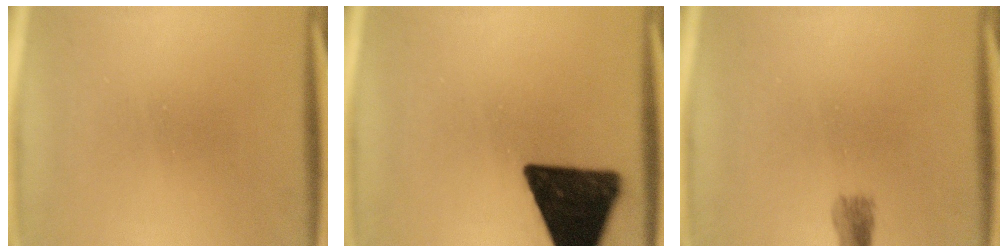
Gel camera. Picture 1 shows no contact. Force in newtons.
{"total": 17.4}
{"total": 1.8}